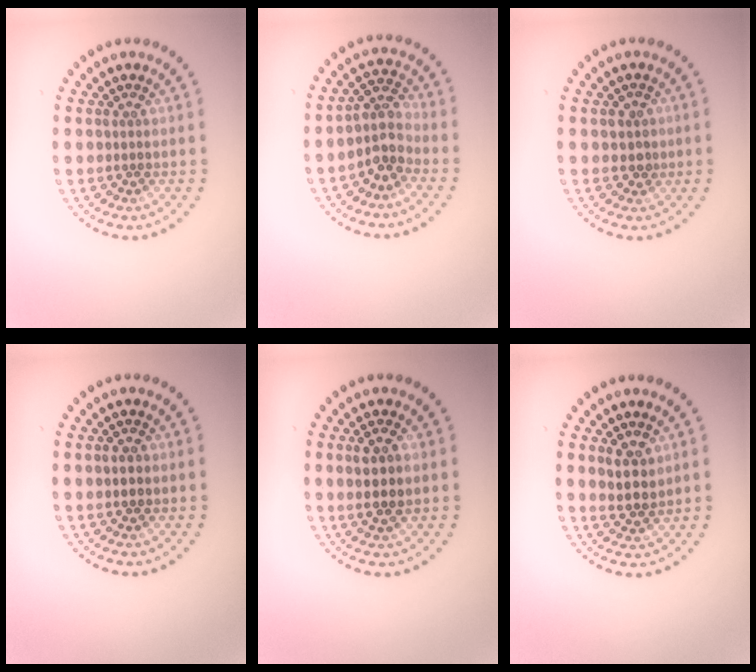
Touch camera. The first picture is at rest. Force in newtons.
{"total": 3.1, "press": 2.4, "slide": 1.9}
{"total": 1.6, "press": 1.5, "slide": 0.5}
{"total": 1.4, "press": 1.4, "slide": 0.1}
{"total": 2.6, "press": 2.5, "slide": 0.7}
{"total": 2.3, "press": 2.1, "slide": 0.9}